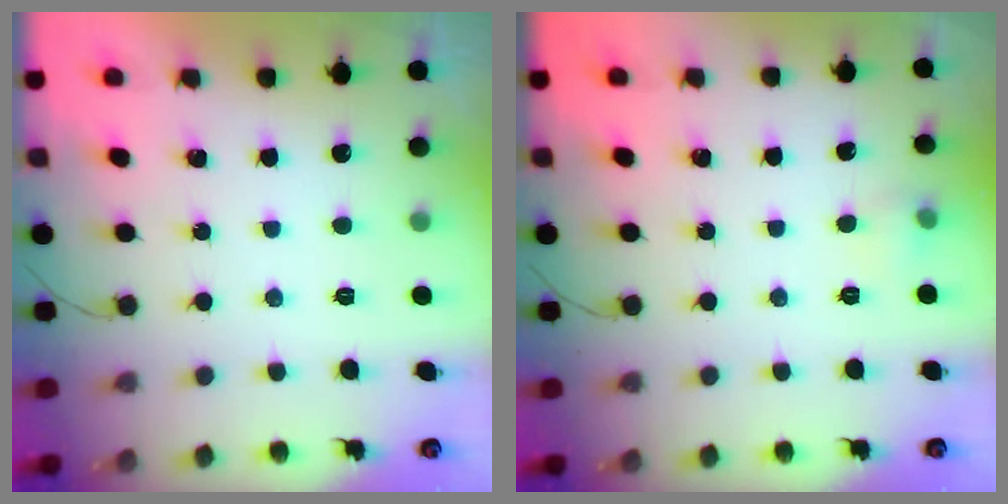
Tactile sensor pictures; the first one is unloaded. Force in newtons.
{"total": 4.3, "press": 4.1, "slide": 1.4}